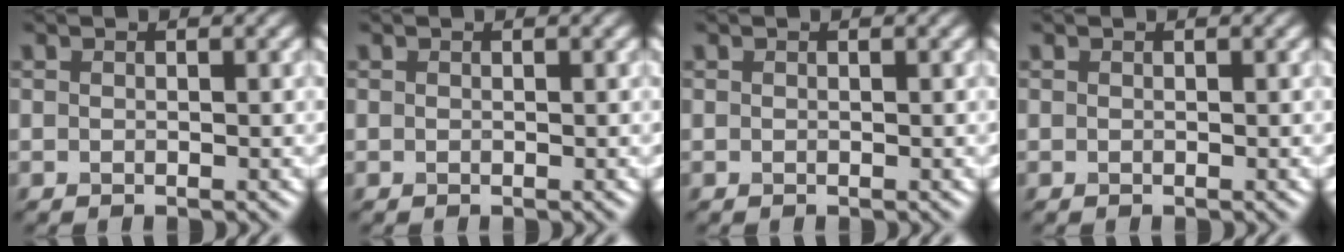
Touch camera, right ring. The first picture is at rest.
{"total": 0.0}
{"total": 0.0}
{"total": 0.0}